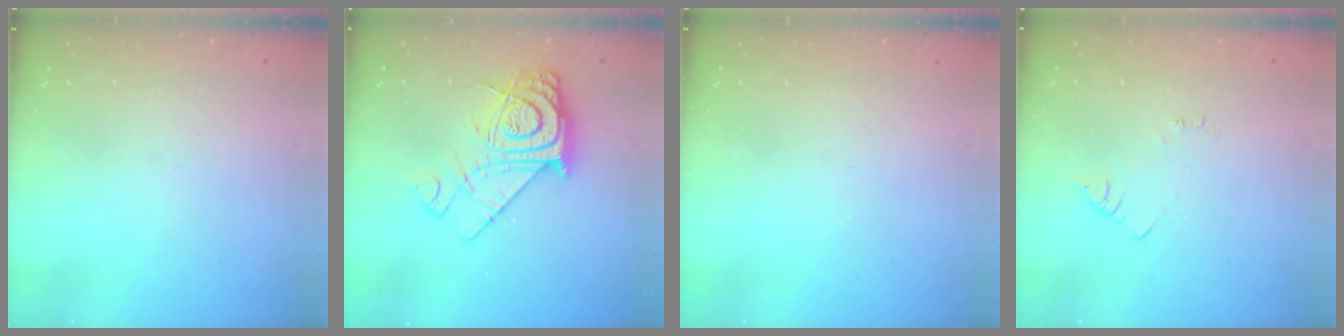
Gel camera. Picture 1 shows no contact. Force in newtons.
{"total": 14.9, "press": 14.8, "slide": 1.2}
{"total": 0.0}
{"total": 2.9, "press": 2.9, "slide": 0.4}